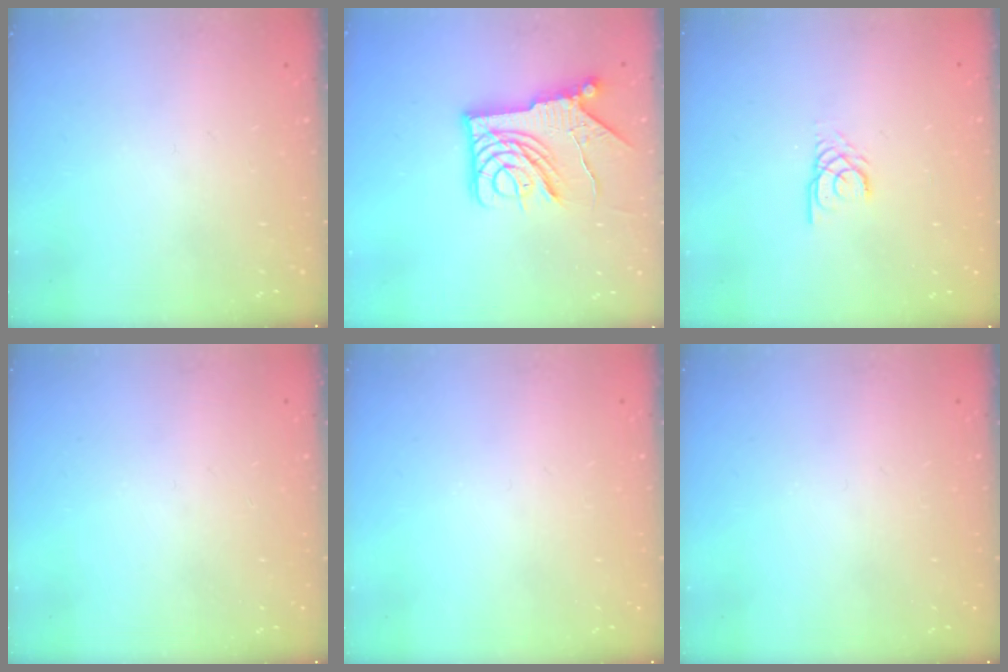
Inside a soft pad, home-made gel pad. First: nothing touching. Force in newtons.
{"total": 12.8, "press": 12.8, "slide": 1.2}
{"total": 2.3, "press": 2.3, "slide": 0.2}
{"total": 0.0}
{"total": 0.0}
{"total": 0.0}